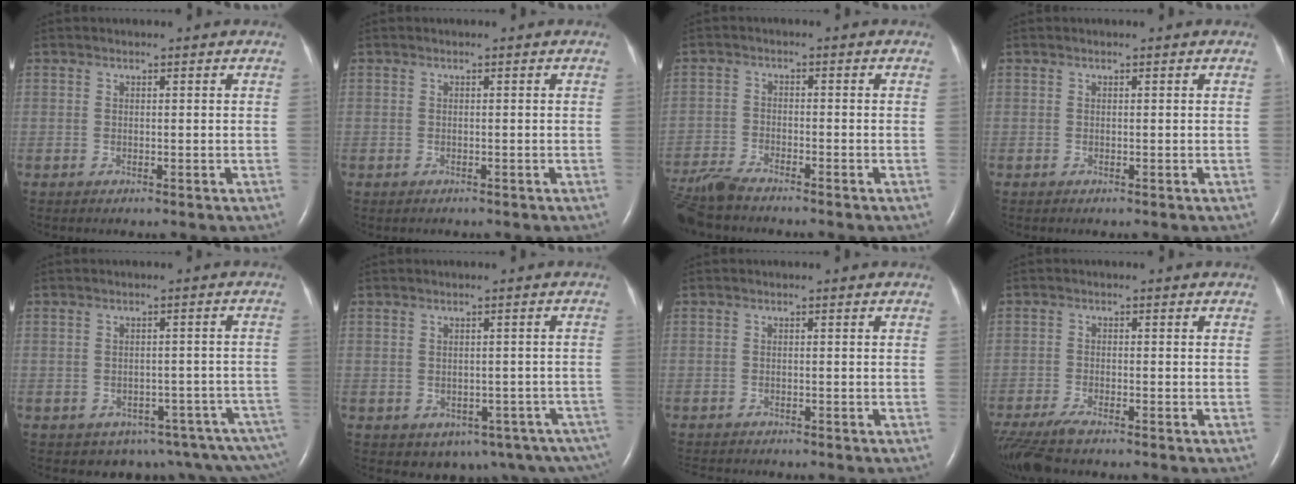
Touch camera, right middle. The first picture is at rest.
{"total": 0.0}
{"total": 6.9, "force": [-6.3, 0.6, 2.7], "torque": [-0.054, -0.021, -0.118]}
{"total": 0.0}
{"total": 12.5, "force": [-9.9, 4.9, 5.8], "torque": [-0.042, 0.030, -0.101]}
{"total": 10.7, "force": [-6.5, 6.3, 5.7], "torque": [-0.071, 0.001, -0.071]}
{"total": 3.8, "force": [-3.6, 1.0, 1.0], "torque": [-0.015, -0.008, -0.052]}
{"total": 7.2, "force": [-6.0, 1.0, 3.8], "torque": [-0.076, -0.021, -0.108]}